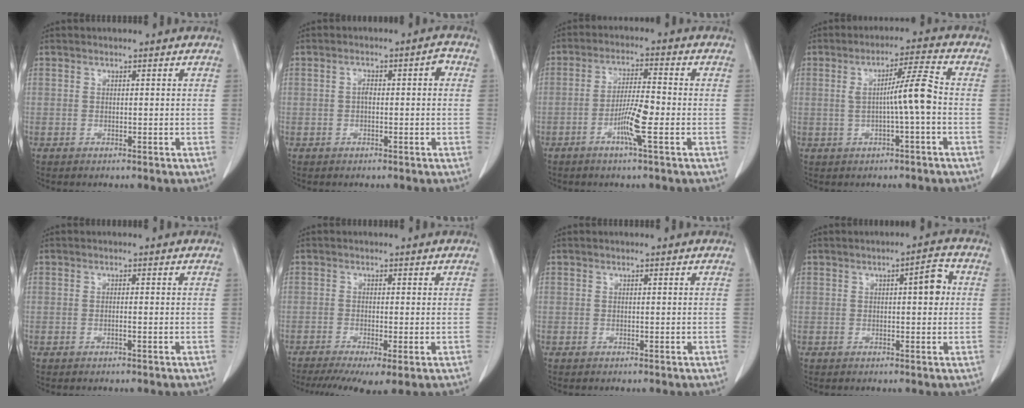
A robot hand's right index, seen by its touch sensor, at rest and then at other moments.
{"total": 3.5, "force": [0.2, 1.1, 3.3], "torque": [-0.054, 0.020, 0.002]}
{"total": 6.4, "force": [-2.3, 0.1, 5.9], "torque": [-0.116, -0.004, -0.044]}
{"total": 6.6, "force": [-0.5, -0.5, 6.6], "torque": [-0.108, 0.014, -0.005]}
{"total": 0.6, "force": [-0.2, -0.1, 0.5], "torque": [-0.009, 0.002, -0.004]}
{"total": 7.7, "force": [-4.8, 1.7, 5.8], "torque": [-0.095, -0.015, -0.079]}
{"total": 0.0}
{"total": 4.1, "force": [0.6, 1.0, 3.9], "torque": [-0.051, 0.008, 0.004]}